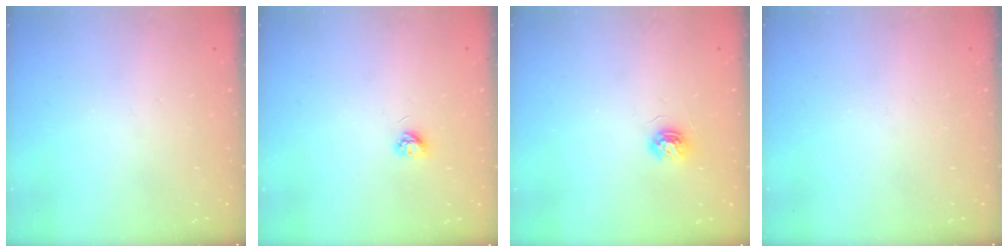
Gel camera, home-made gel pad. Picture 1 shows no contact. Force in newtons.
{"total": 3.2, "press": 3.1, "slide": 0.4}
{"total": 5.3, "press": 5.3, "slide": 0.6}
{"total": 0.0}